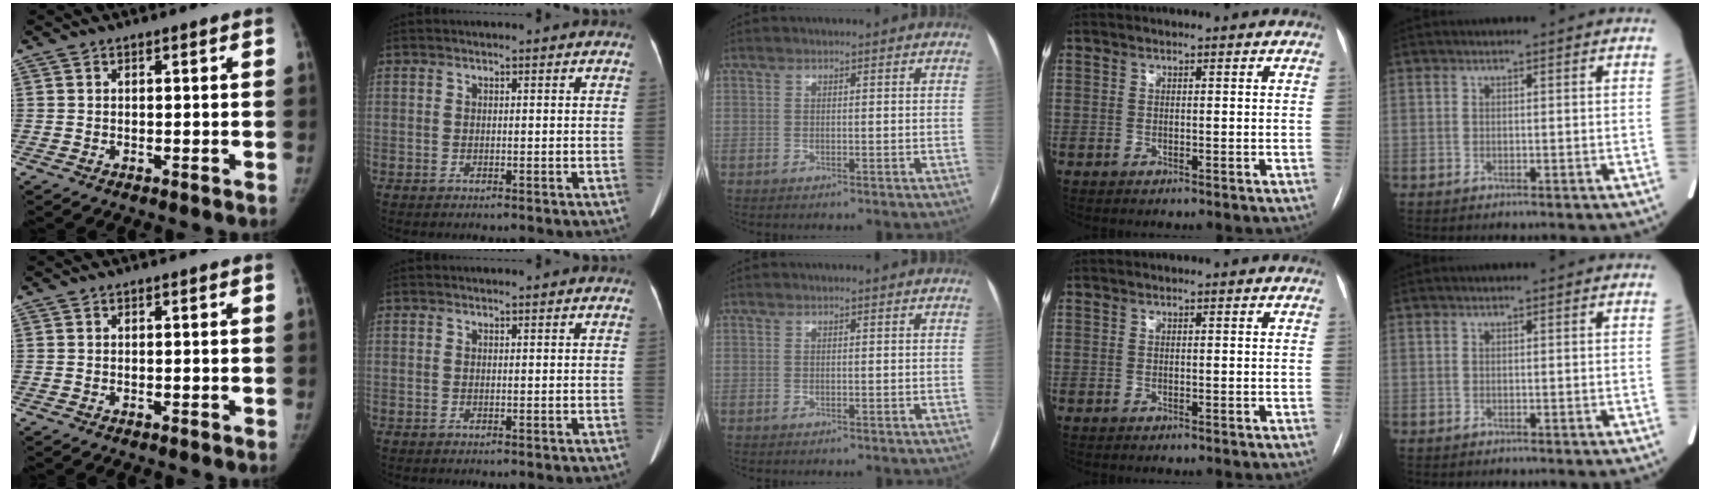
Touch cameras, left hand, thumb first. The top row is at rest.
{}